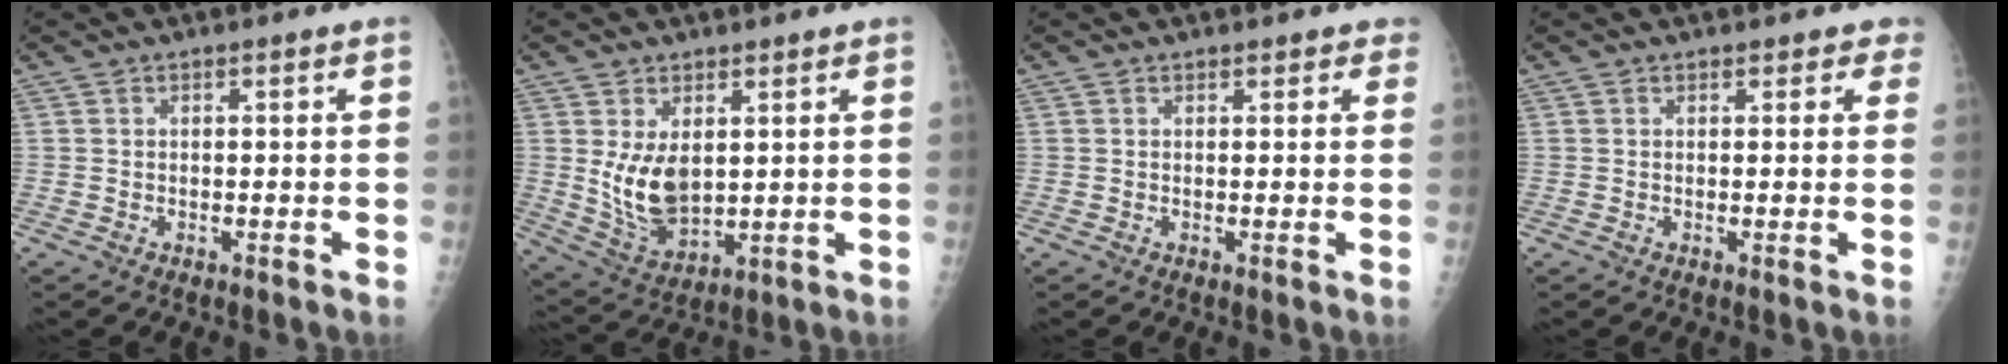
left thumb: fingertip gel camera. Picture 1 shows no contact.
{"total": 9.3, "force": [1.9, 5.8, 7.0], "torque": [-0.116, -0.026, 0.057]}
{"total": 1.7, "force": [1.4, 1.0, 0.3], "torque": [0.020, -0.002, 0.009]}
{"total": 2.4, "force": [2.0, 1.4, 0.3], "torque": [0.029, -0.005, 0.008]}